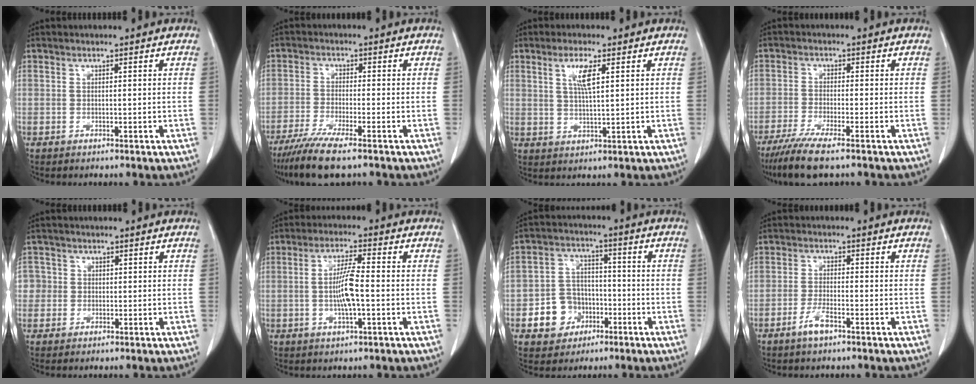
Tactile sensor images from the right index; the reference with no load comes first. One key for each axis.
{"total": 7.6, "fx": -5.9, "fy": 0.1, "fz": 4.9, "tx": -0.084, "ty": -0.022, "tz": -0.101}
{"total": 4.5, "fx": 1.9, "fy": 0.5, "fz": 4.0, "tx": -0.082, "ty": -0.002, "tz": 0.038}
{"total": 7.0, "fx": -5.4, "fy": 0.1, "fz": 4.6, "tx": -0.080, "ty": -0.020, "tz": -0.092}
{"total": 2.9, "fx": 0.1, "fy": 2.9, "fz": 0.0, "tx": 0.018, "ty": 0.010, "tz": 0.001}
{"total": 6.4, "fx": -0.6, "fy": 0.7, "fz": 6.3, "tx": -0.122, "ty": 0.000, "tz": -0.012}
{"total": 7.9, "fx": -3.0, "fy": 6.8, "fz": 2.5, "tx": -0.052, "ty": 0.021, "tz": -0.039}
{"total": 3.2, "fx": -2.1, "fy": 0.6, "fz": 2.3, "tx": -0.049, "ty": 0.000, "tz": -0.039}